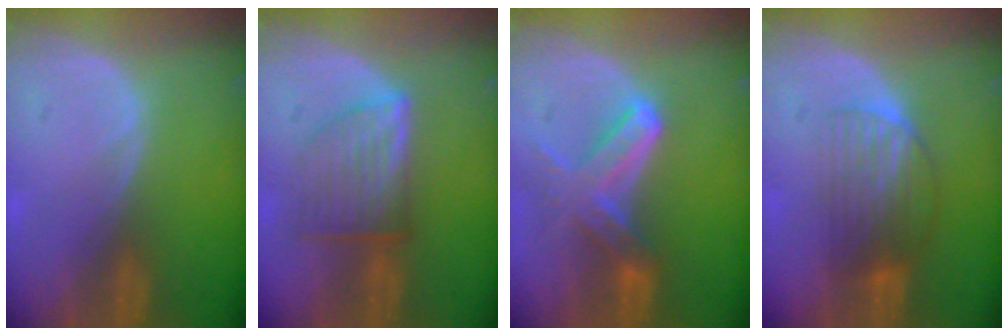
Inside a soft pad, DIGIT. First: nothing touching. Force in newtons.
{"total": 7.1, "press": 6.4, "slide": 2.9}
{"total": 6.4, "press": 6.4, "slide": 0.6}
{"total": 6.6, "press": 5.7, "slide": 3.3}